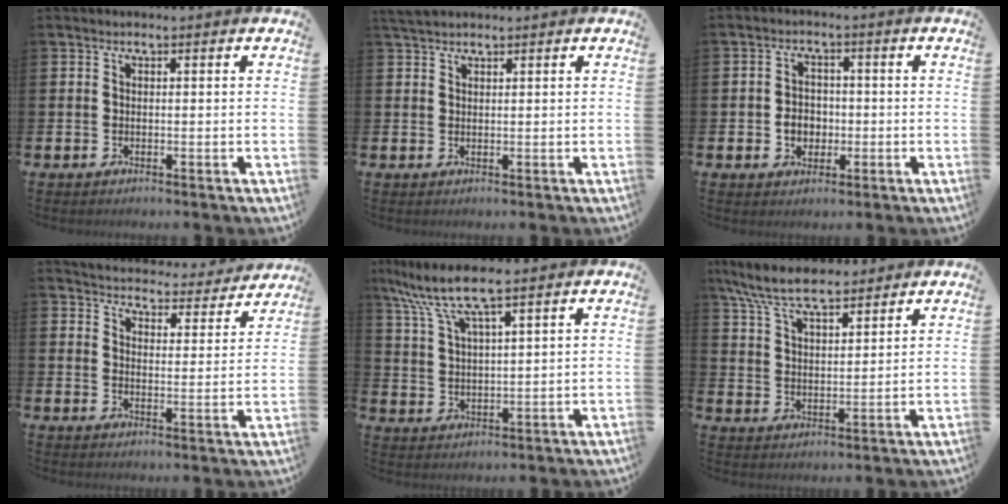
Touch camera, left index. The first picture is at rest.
{"total": 1.9, "force": [1.7, 0.5, 0.5], "torque": [-0.010, 0.002, 0.032]}
{"total": 3.5, "force": [-0.8, 2.9, 1.8], "torque": [-0.025, 0.000, -0.022]}
{"total": 4.5, "force": [4.4, 0.7, 0.1], "torque": [-0.013, -0.042, 0.072]}
{"total": 7.9, "force": [6.2, 0.9, 4.7], "torque": [-0.114, -0.015, 0.110]}
{"total": 8.2, "force": [7.4, 1.9, 3.0], "torque": [-0.091, -0.024, 0.137]}